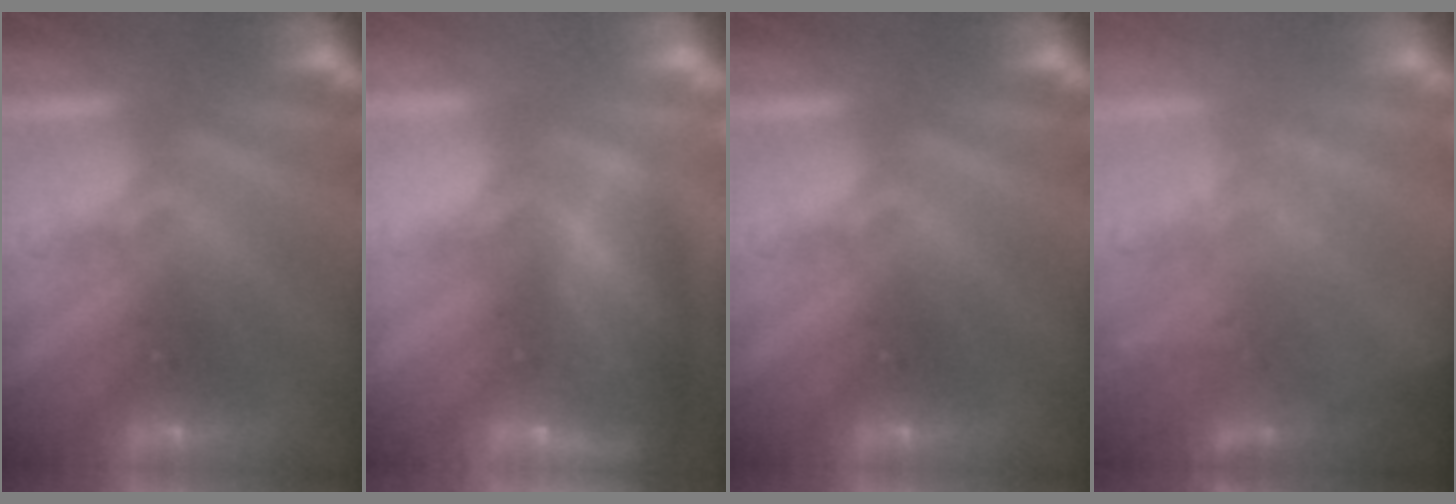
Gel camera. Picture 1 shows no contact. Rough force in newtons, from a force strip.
{"total": 8.3}
{"total": 0.0}
{"total": 2.5}